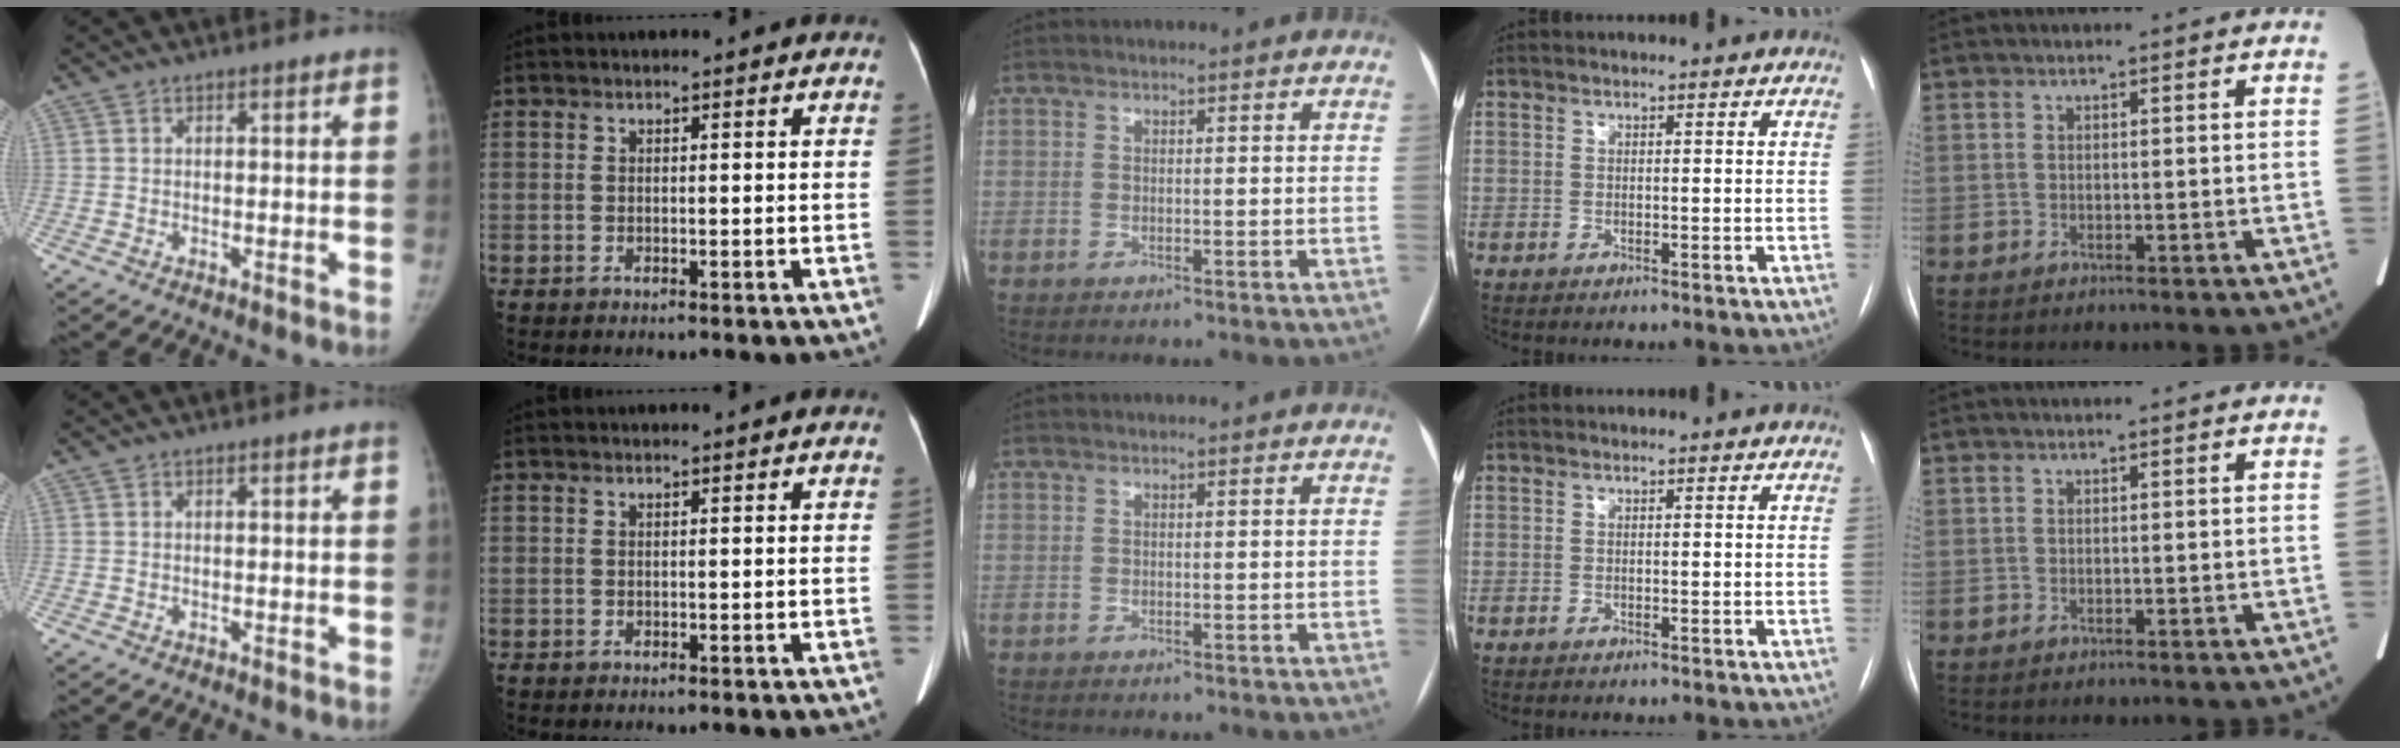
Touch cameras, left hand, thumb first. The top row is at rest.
{}